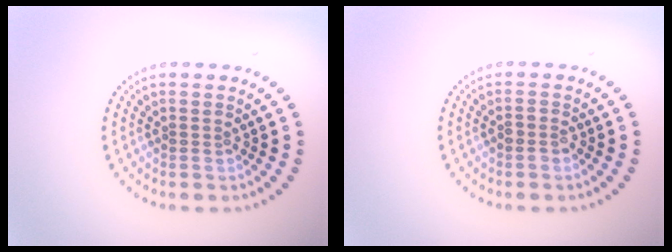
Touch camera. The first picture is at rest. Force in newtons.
{"total": 1.0, "press": 0.9, "slide": 0.5}